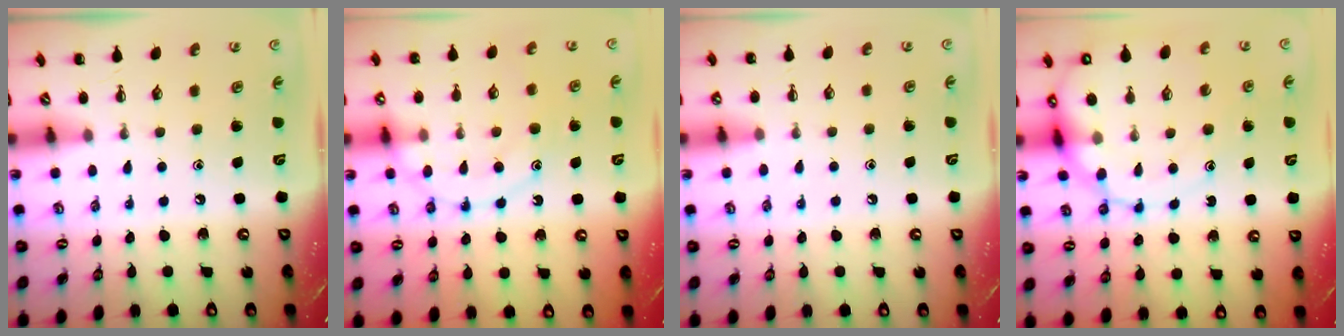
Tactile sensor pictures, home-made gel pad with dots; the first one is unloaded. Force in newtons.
{"total": 12.2, "press": 12.1, "slide": 1.1}
{"total": 7.0, "press": 6.6, "slide": 2.4}
{"total": 13.6, "press": 13.1, "slide": 3.4}